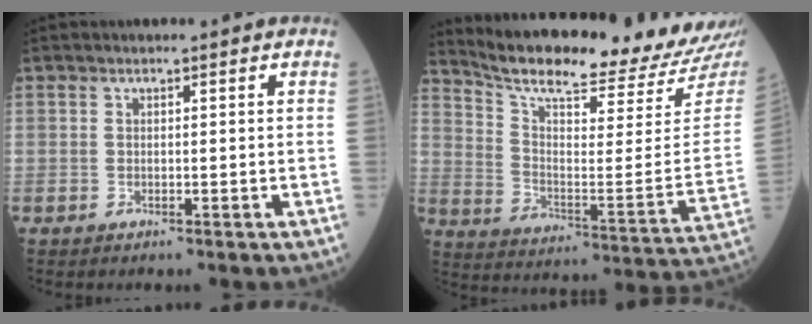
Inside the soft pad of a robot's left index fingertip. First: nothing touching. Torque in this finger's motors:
{"motor_torque": [0.21, -0.75, 0.28, 0.08]}